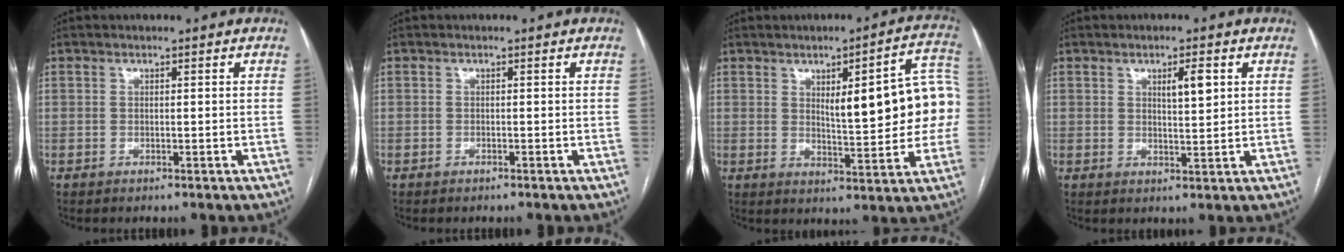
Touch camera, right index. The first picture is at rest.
{"total": 0.0}
{"total": 14.6, "force": [1.7, 3.3, 14.1], "torque": [-0.178, 0.028, 0.026]}
{"total": 3.4, "force": [1.4, 0.8, 3.0], "torque": [-0.048, -0.001, 0.024]}